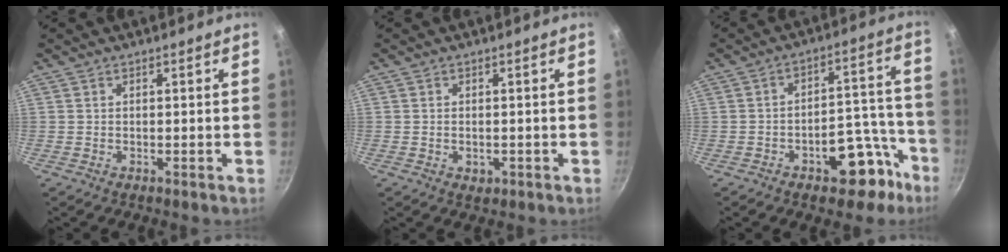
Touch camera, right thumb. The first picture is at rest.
{"total": 1.7, "force": [-0.4, 1.2, 1.0], "torque": [-0.010, 0.002, 0.000]}
{"total": 12.4, "force": [-6.8, 6.2, 8.3], "torque": [-0.070, 0.069, -0.090]}